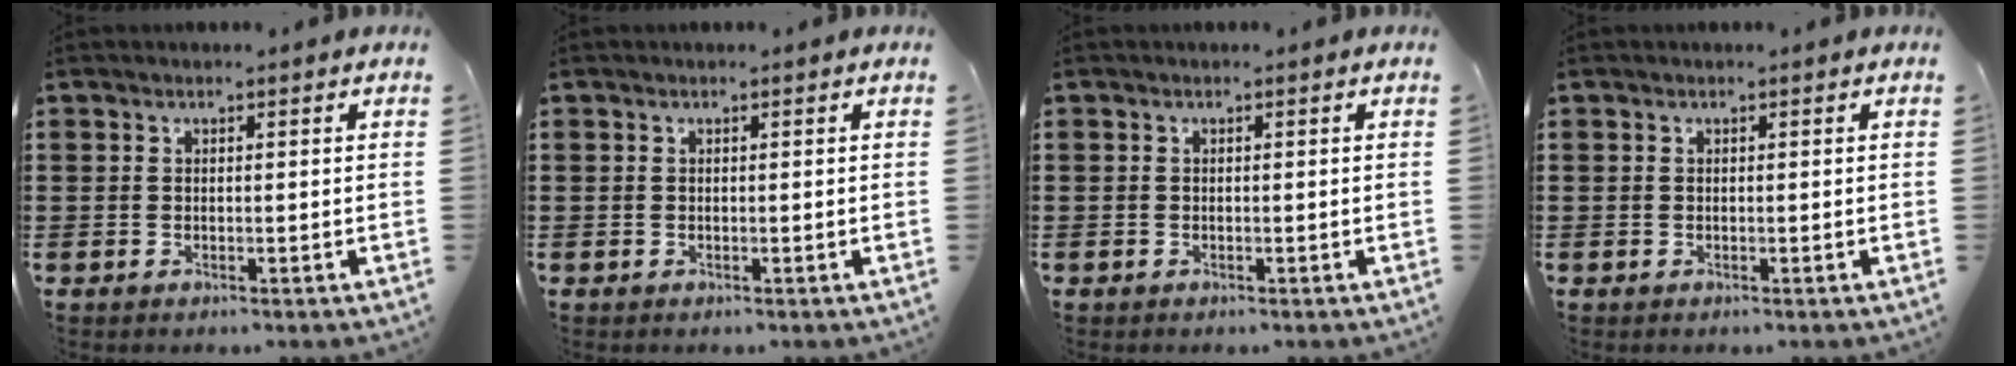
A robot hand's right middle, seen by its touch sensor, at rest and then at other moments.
{"total": 0.0}
{"total": 0.0}
{"total": 0.0}